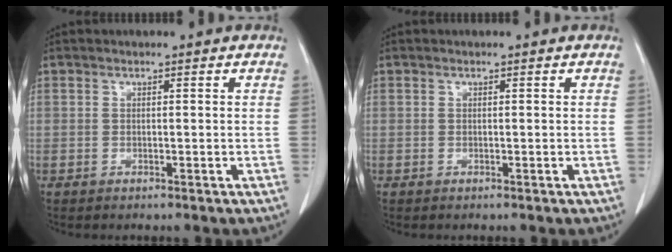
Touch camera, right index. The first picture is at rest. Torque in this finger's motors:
{"motor_torque": [0.00, 0.00, 0.00, 0.00]}